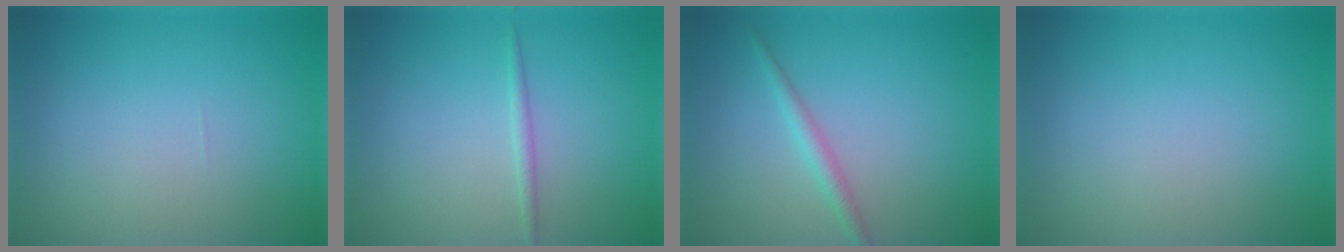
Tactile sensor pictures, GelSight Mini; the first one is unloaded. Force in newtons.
{"total": 0.9, "press": 0.9, "slide": 0.0}
{"total": 1.6, "press": 1.6, "slide": 0.0}
{"total": 0.0}